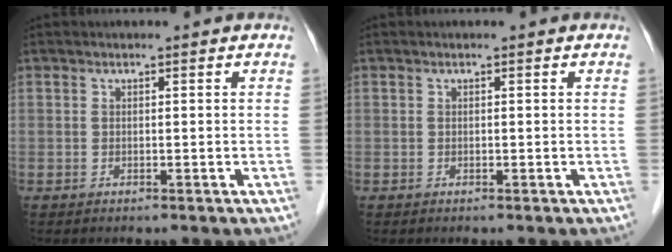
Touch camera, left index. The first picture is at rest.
{"total": 0.0}